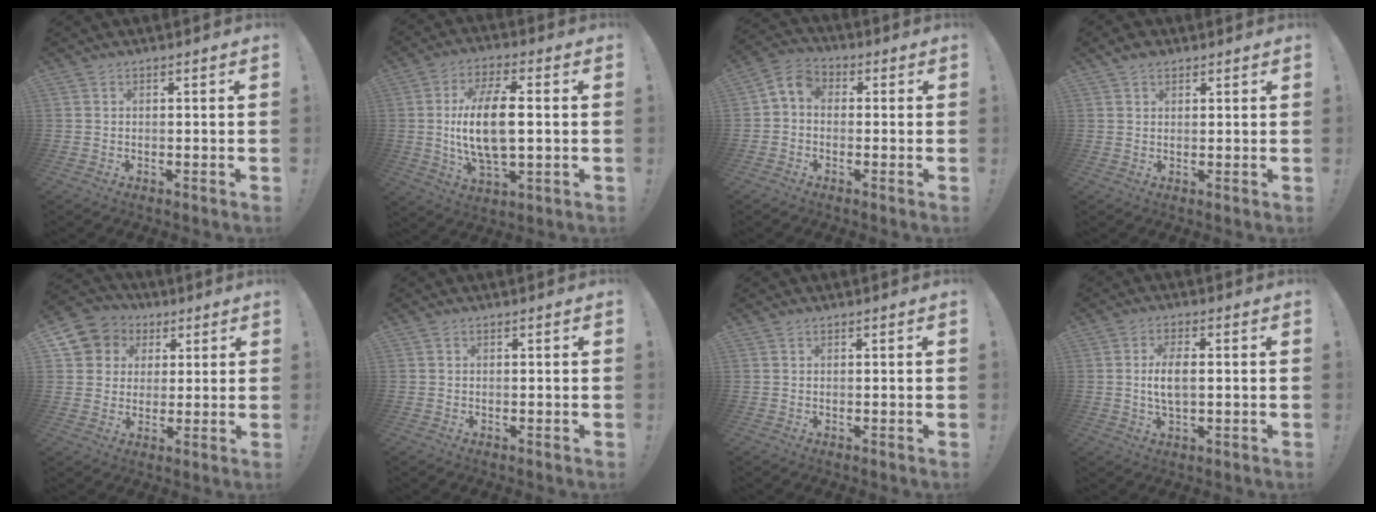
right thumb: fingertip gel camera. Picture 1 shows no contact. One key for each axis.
{"total": 15.8, "fx": 0.6, "fy": 6.7, "fz": 14.3, "tx": -0.275, "ty": -0.005, "tz": 0.000}
{"total": 4.8, "fx": -0.5, "fy": 3.7, "fz": 3.0, "tx": -0.067, "ty": 0.011, "tz": -0.005}
{"total": 2.8, "fx": 1.9, "fy": 1.7, "fz": 1.2, "tx": -0.017, "ty": -0.006, "tz": 0.035}
{"total": 9.3, "fx": 3.0, "fy": 8.5, "fz": 2.5, "tx": -0.042, "ty": -0.010, "tz": 0.066}
{"total": 0.0}
{"total": 0.0}
{"total": 6.3, "fx": 0.0, "fy": 2.6, "fz": 5.8, "tx": -0.107, "ty": -0.002, "tz": -0.003}